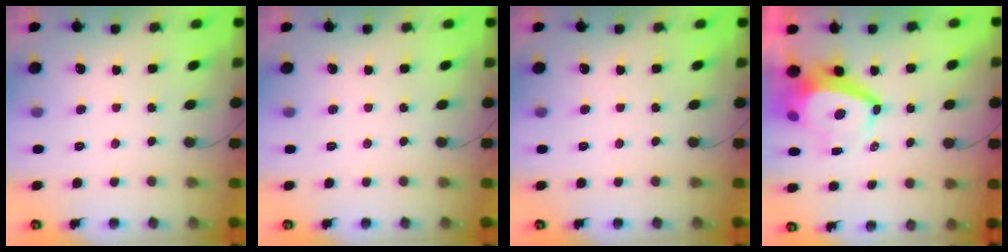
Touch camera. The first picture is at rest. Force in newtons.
{"total": 0.0}
{"total": 0.0}
{"total": 9.2, "press": 9.1, "slide": 0.9}